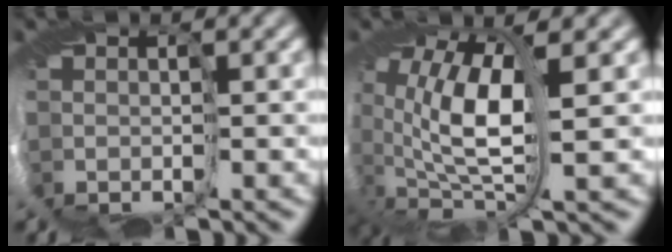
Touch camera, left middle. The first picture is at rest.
{"total": 8.6, "force": [0.3, 3.3, 7.9], "torque": [-0.171, 0.003, 0.004]}